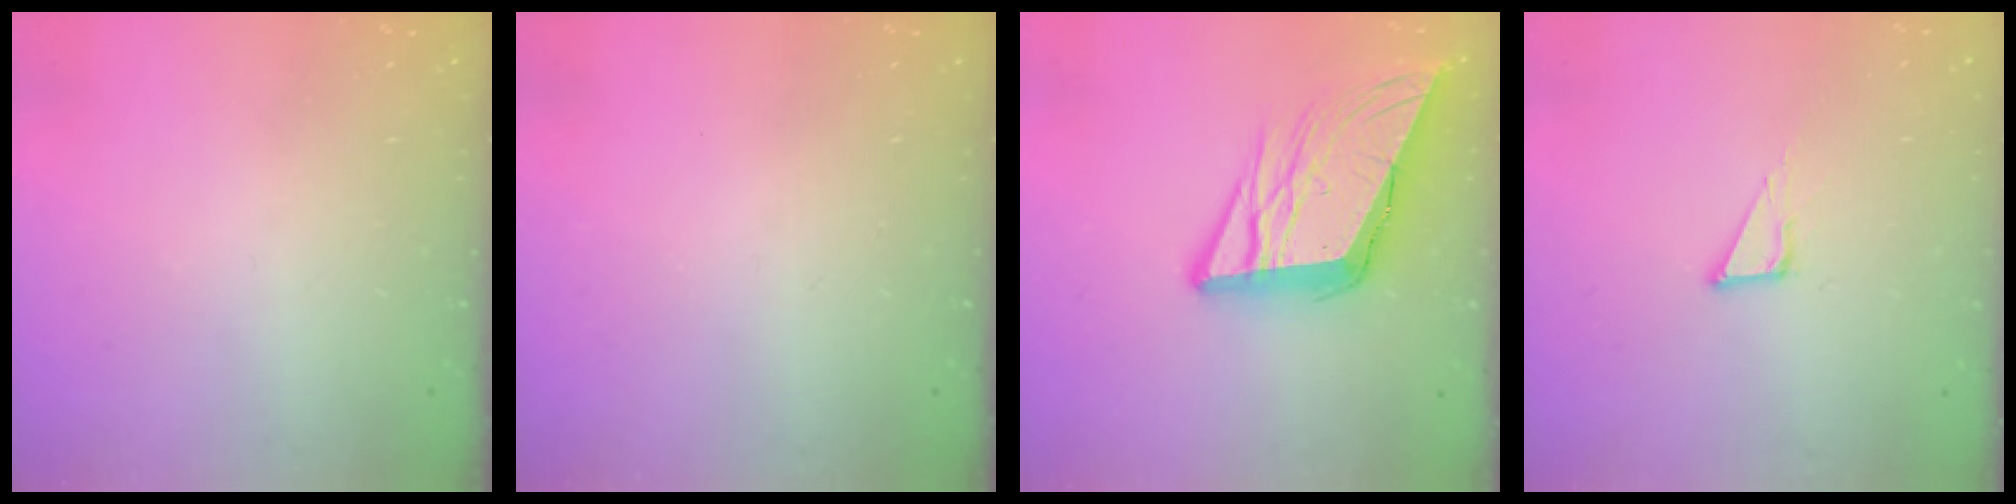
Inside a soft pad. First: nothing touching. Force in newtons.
{"total": 0.0}
{"total": 12.9, "press": 12.7, "slide": 2.0}
{"total": 1.9, "press": 1.9, "slide": 0.1}